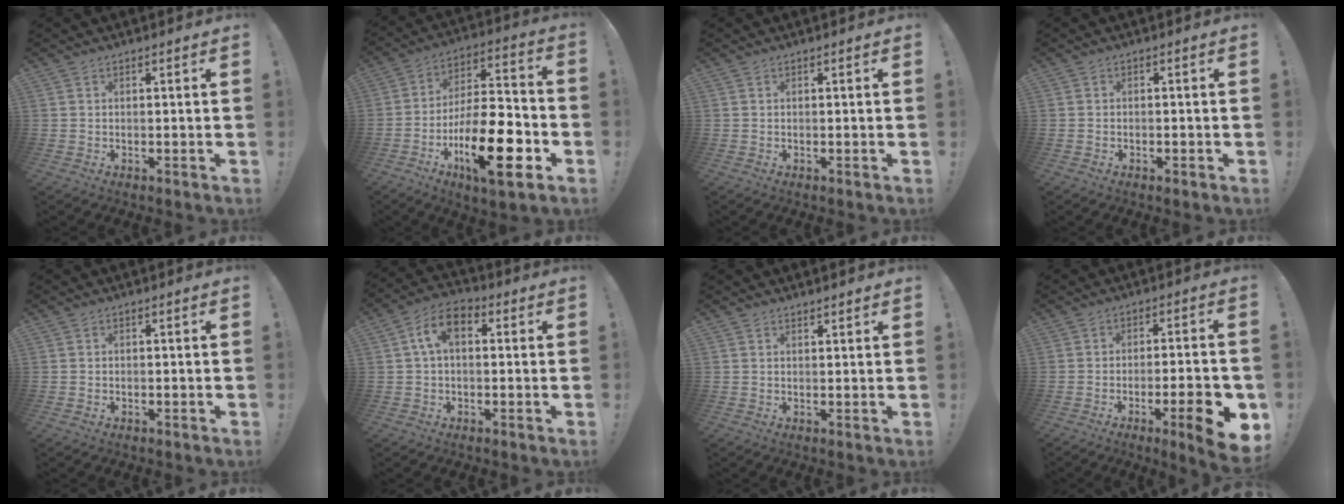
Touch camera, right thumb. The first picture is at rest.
{"total": 23.8, "force": [-9.4, 8.7, 20.0], "torque": [-0.343, 0.051, -0.147]}
{"total": 0.0}
{"total": 1.0, "force": [-0.9, 0.4, 0.4], "torque": [-0.010, 0.003, -0.014]}
{"total": 0.7, "force": [-0.6, 0.4, 0.2], "torque": [-0.007, 0.004, -0.010]}
{"total": 7.8, "force": [1.4, 4.7, 6.0], "torque": [-0.111, 0.010, 0.030]}
{"total": 1.2, "force": [1.1, 0.3, 0.3], "torque": [0.005, -0.007, 0.019]}
{"total": 12.6, "force": [-5.1, 2.0, 11.4], "torque": [-0.149, 0.013, -0.070]}